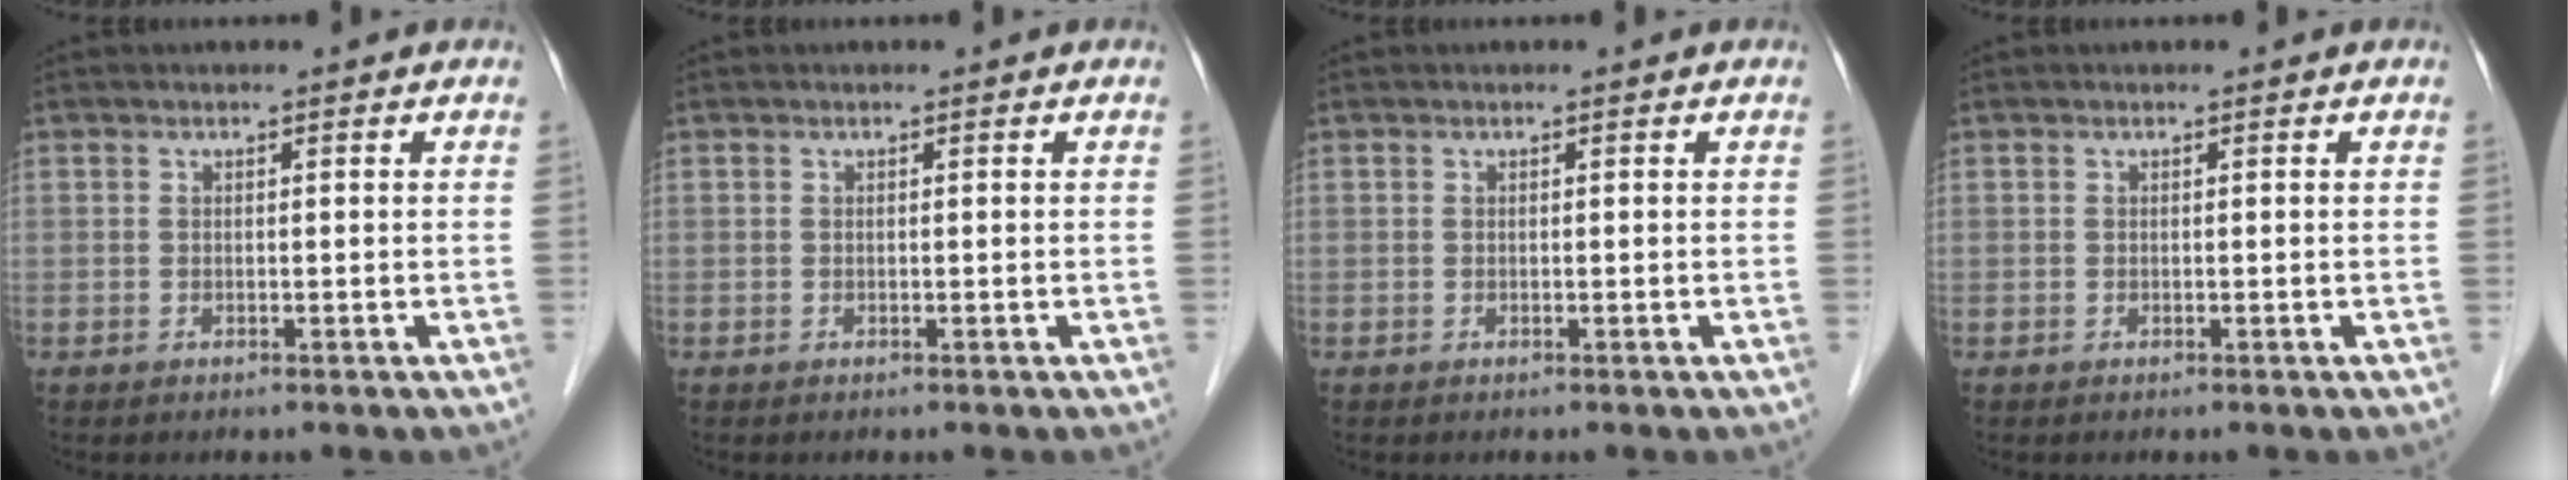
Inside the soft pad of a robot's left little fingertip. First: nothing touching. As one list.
[{"total": 0.0}, {"total": 0.0}, {"total": 0.0}]